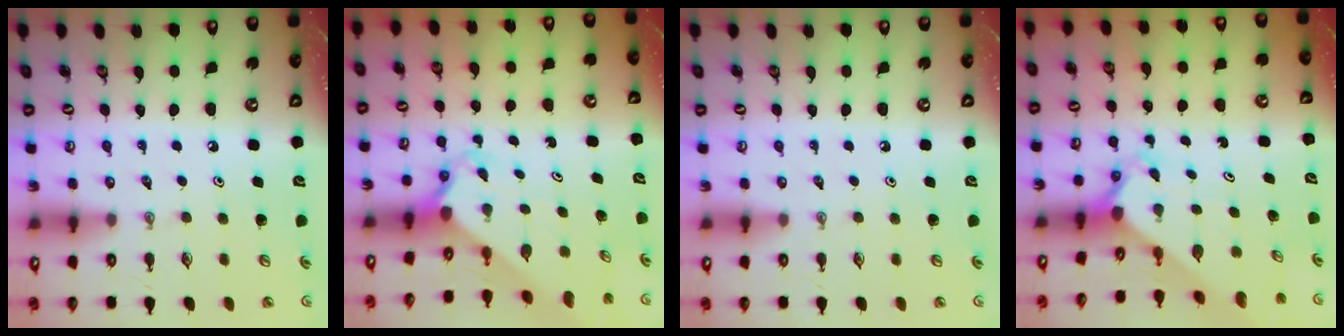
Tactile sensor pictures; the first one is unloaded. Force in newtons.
{"total": 2.4, "press": 2.4, "slide": 0.2}
{"total": 0.0}
{"total": 2.6, "press": 2.6, "slide": 0.2}